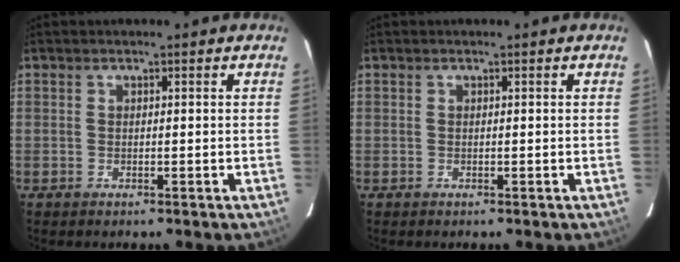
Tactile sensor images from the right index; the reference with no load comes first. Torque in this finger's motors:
{"motor_torque": [-0.05, -0.01, 0.02, 0.00]}